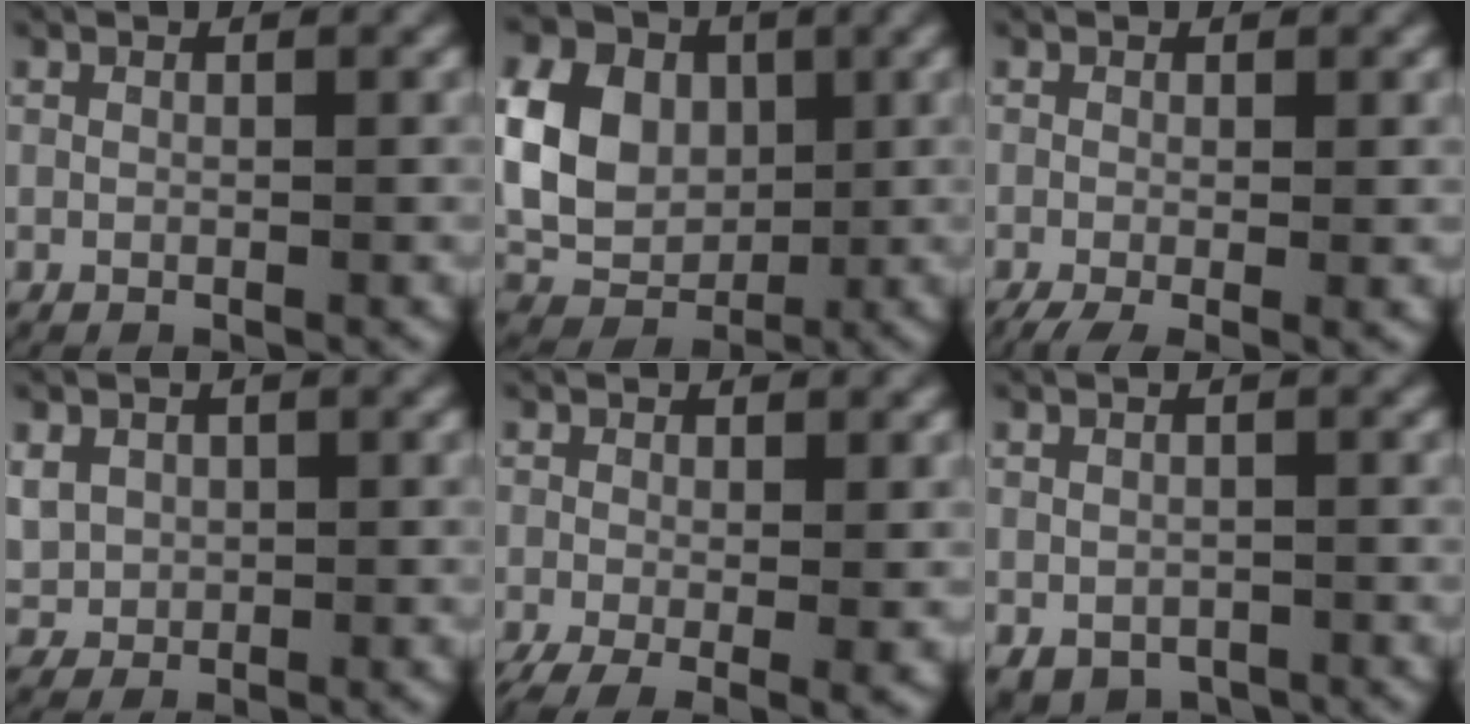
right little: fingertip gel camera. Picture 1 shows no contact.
{"total": 12.7, "force": [1.1, 10.7, 6.9], "torque": [-0.148, -0.016, 0.016]}
{"total": 2.9, "force": [-1.8, 1.0, 2.1], "torque": [-0.031, -0.014, -0.020]}
{"total": 3.5, "force": [0.6, 3.1, 1.4], "torque": [-0.044, -0.009, 0.022]}
{"total": 4.0, "force": [-2.0, 1.6, 3.1], "torque": [-0.054, -0.022, -0.020]}
{"total": 2.5, "force": [-1.3, 1.9, 1.0], "torque": [-0.014, -0.014, -0.012]}